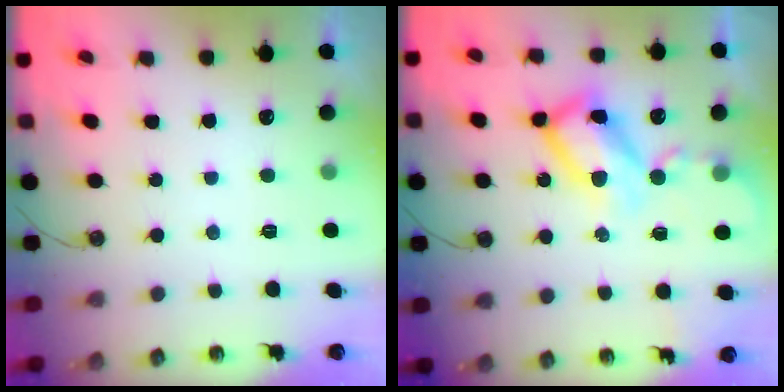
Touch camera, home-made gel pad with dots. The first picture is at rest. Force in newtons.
{"total": 16.4, "press": 16.2, "slide": 2.1}